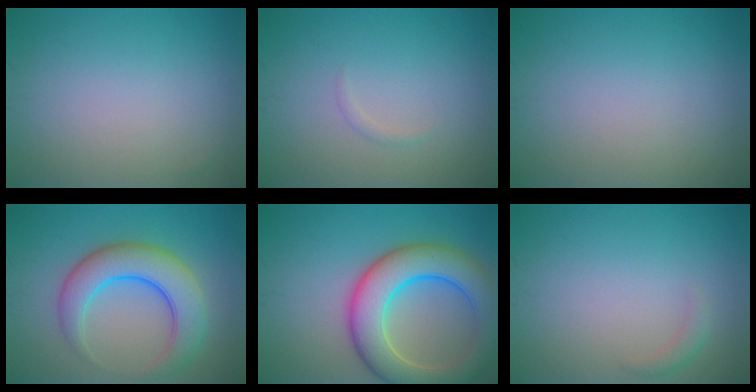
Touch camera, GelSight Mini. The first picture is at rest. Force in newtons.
{"total": 0.6, "press": 0.6, "slide": 0.0}
{"total": 0.0}
{"total": 6.8, "press": 6.8, "slide": 0.3}
{"total": 9.2, "press": 9.2, "slide": 0.6}
{"total": 1.0, "press": 1.0, "slide": 0.1}